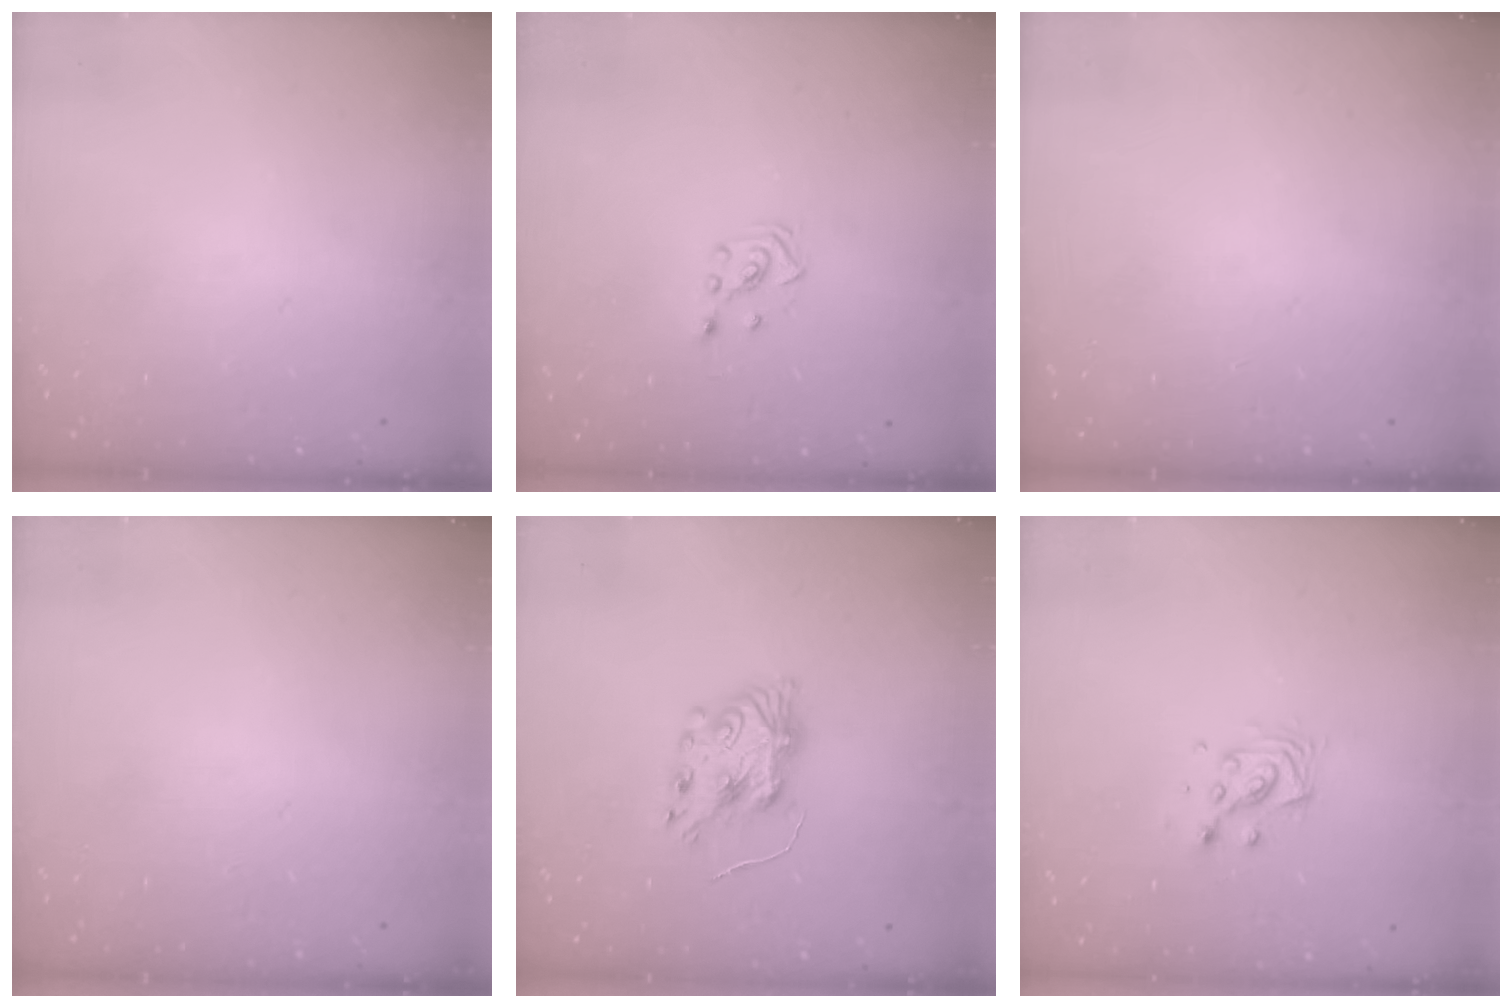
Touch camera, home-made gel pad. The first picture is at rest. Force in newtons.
{"total": 2.3, "press": 2.2, "slide": 0.8}
{"total": 0.0}
{"total": 0.0}
{"total": 8.7, "press": 8.6, "slide": 0.6}
{"total": 6.3, "press": 6.3, "slide": 0.3}